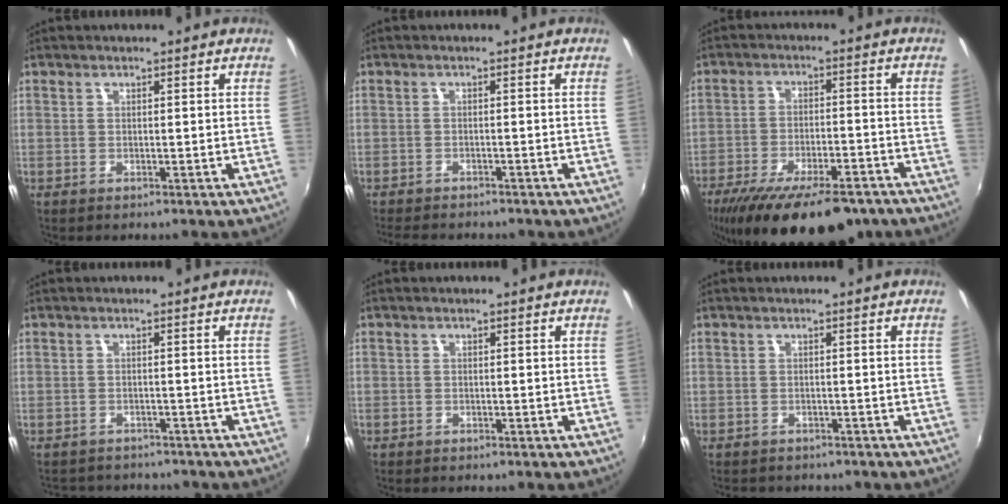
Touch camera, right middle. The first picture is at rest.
{"total": 6.7, "force": [-5.9, 1.8, 2.6], "torque": [-0.062, -0.018, -0.088]}
{"total": 21.1, "force": [-15.7, 7.0, 12.3], "torque": [-0.231, -0.044, -0.226]}
{"total": 8.6, "force": [-7.5, 3.1, 2.6], "torque": [-0.059, -0.012, -0.104]}
{"total": 1.3, "force": [-1.0, 0.9, 0.0], "torque": [-0.006, 0.004, -0.016]}
{"total": 4.7, "force": [-4.0, 1.9, 1.5], "torque": [-0.035, -0.015, -0.051]}